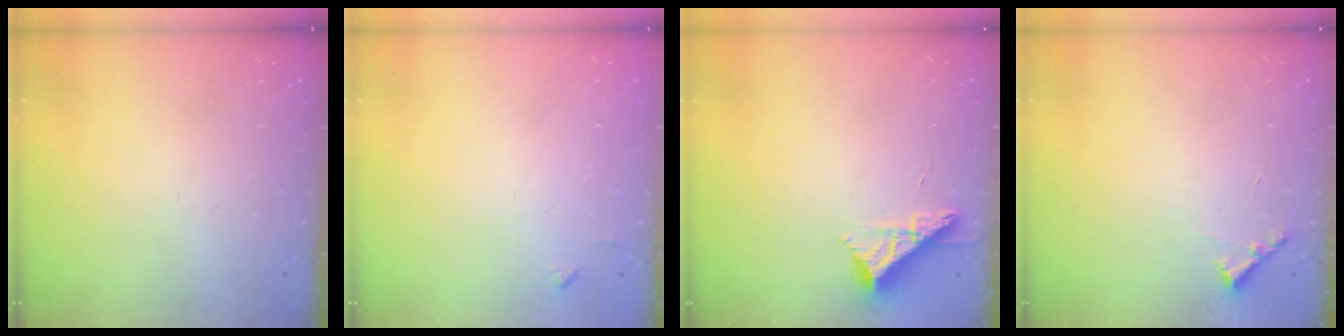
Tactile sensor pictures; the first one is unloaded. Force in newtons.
{"total": 3.5, "press": 3.5, "slide": 0.5}
{"total": 8.9, "press": 8.9, "slide": 0.3}
{"total": 5.8, "press": 5.8, "slide": 0.5}